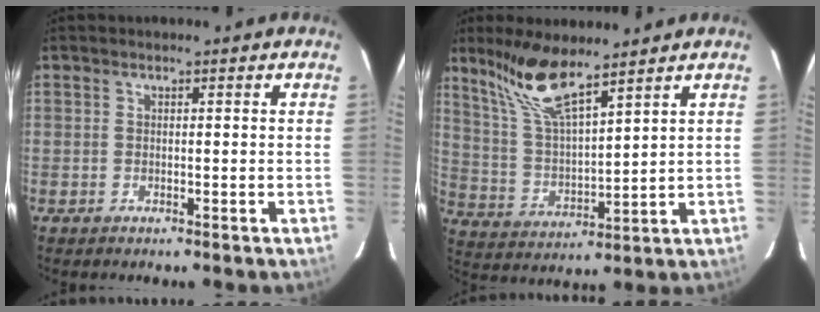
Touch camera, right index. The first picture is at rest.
{"total": 11.4, "force": [8.8, 1.8, 7.1], "torque": [-0.139, 0.004, 0.183]}